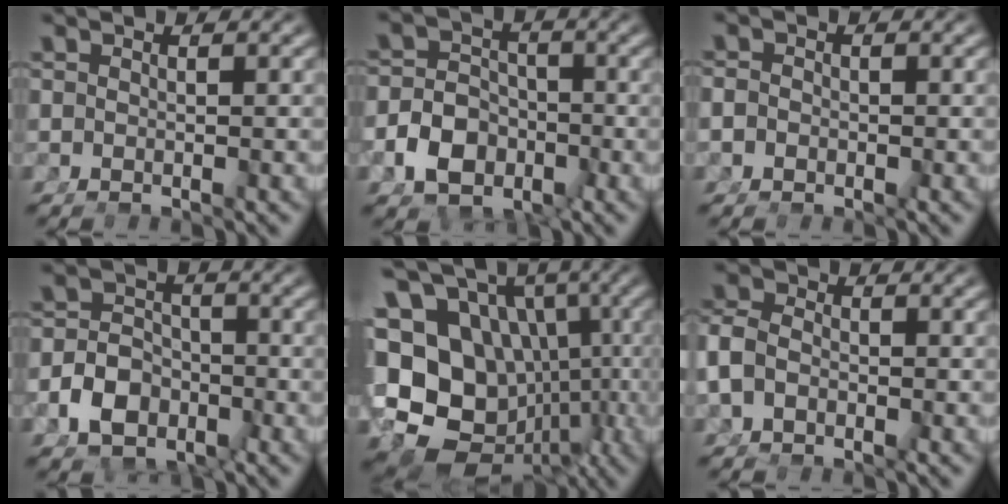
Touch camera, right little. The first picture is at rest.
{"total": 6.8, "force": [-2.9, 5.5, 2.7], "torque": [-0.047, -0.019, -0.049]}
{"total": 1.5, "force": [-0.9, 1.1, 0.5], "torque": [-0.016, -0.011, -0.013]}
{"total": 5.7, "force": [-2.6, 4.5, 2.3], "torque": [-0.038, -0.016, -0.043]}
{"total": 22.5, "force": [-3.3, 18.3, 12.6], "torque": [-0.249, -0.087, -0.037]}
{"total": 3.2, "force": [-0.8, 2.5, 1.8], "torque": [-0.053, -0.014, -0.008]}